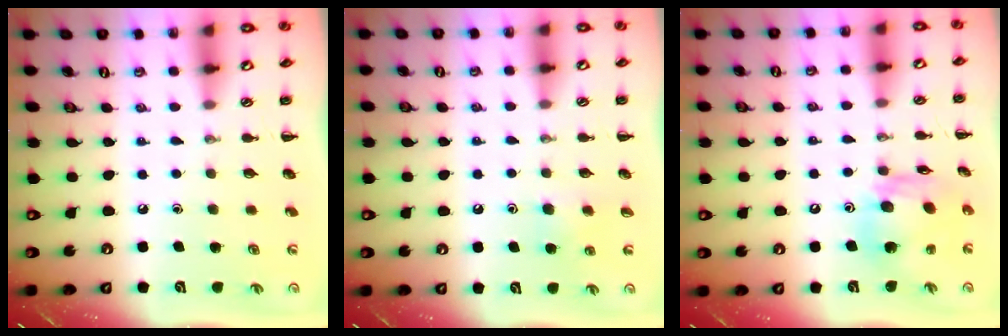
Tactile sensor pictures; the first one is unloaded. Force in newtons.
{"total": 5.4, "press": 5.1, "slide": 1.6}
{"total": 14.4, "press": 14.3, "slide": 2.2}